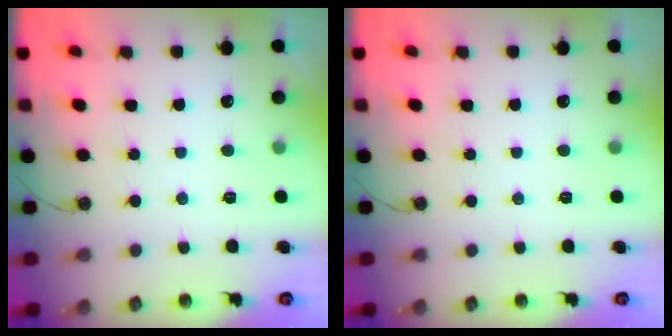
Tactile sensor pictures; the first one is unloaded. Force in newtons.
{"total": 0.0}